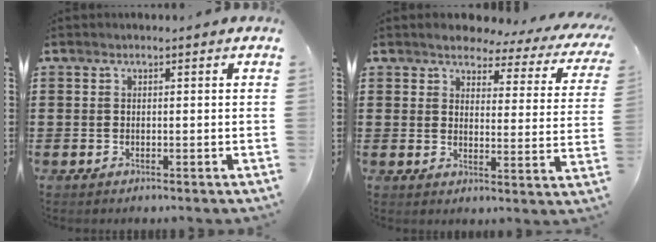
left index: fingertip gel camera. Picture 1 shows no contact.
{"total": 3.7, "force": [3.5, 0.6, 1.0], "torque": [-0.033, -0.025, 0.053]}